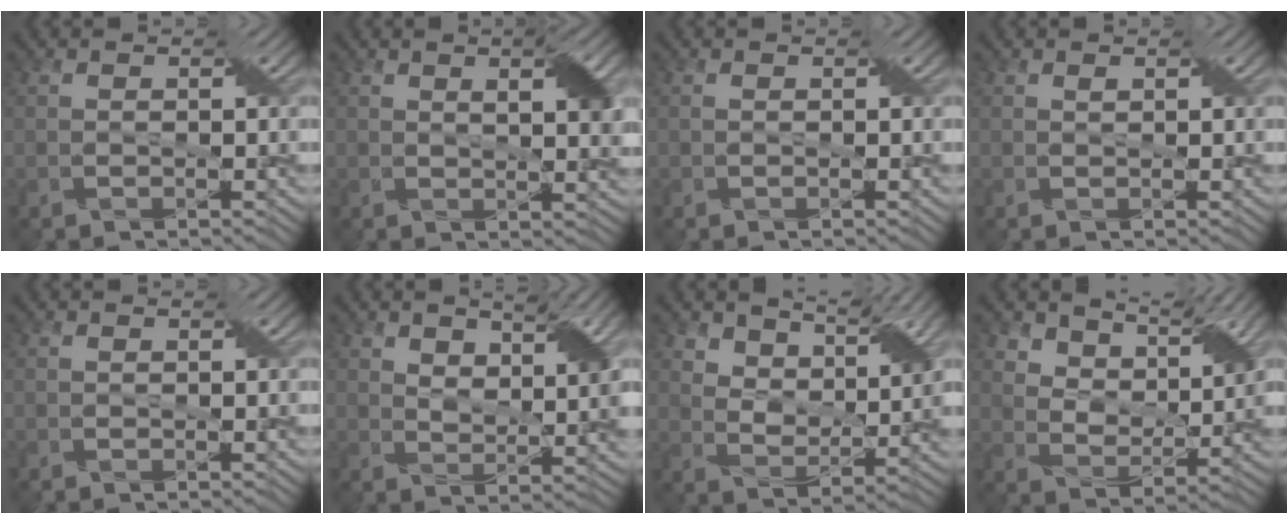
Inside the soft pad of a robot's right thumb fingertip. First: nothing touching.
{"total": 3.3, "force": [1.6, 0.6, 2.7], "torque": [-0.045, 0.001, 0.028]}
{"total": 0.0}
{"total": 0.7, "force": [0.4, 0.3, 0.5], "torque": [-0.010, 0.001, 0.009]}
{"total": 0.0}
{"total": 5.3, "force": [2.9, 2.3, 3.9], "torque": [-0.059, -0.001, 0.051]}
{"total": 6.0, "force": [4.9, 2.6, 2.4], "torque": [-0.046, -0.003, 0.086]}
{"total": 6.7, "force": [5.6, 2.8, 2.2], "torque": [-0.045, -0.004, 0.103]}